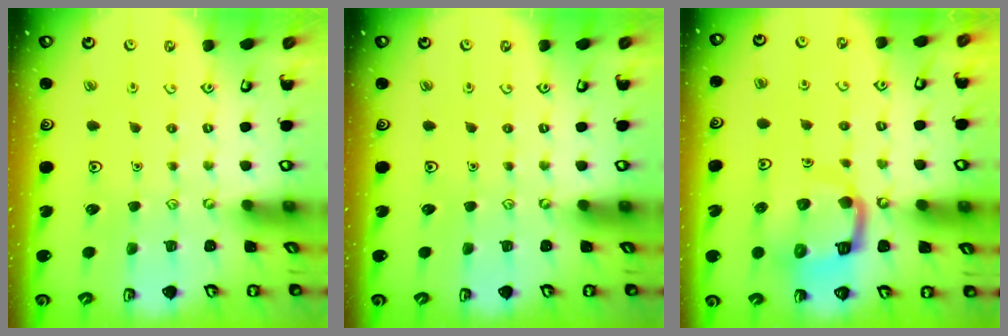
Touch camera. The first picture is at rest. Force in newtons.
{"total": 0.0}
{"total": 11.0, "press": 10.9, "slide": 1.3}